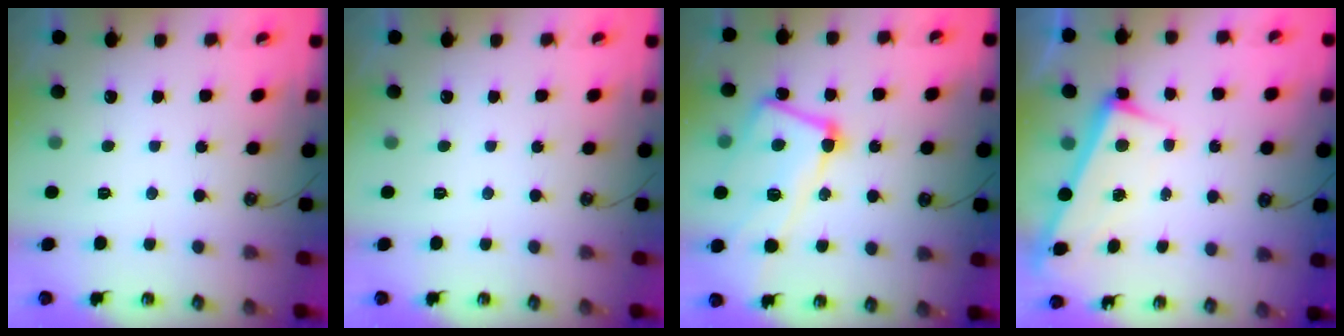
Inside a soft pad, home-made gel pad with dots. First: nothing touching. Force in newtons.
{"total": 0.0}
{"total": 13.0, "press": 12.8, "slide": 1.9}
{"total": 2.7, "press": 2.6, "slide": 0.7}